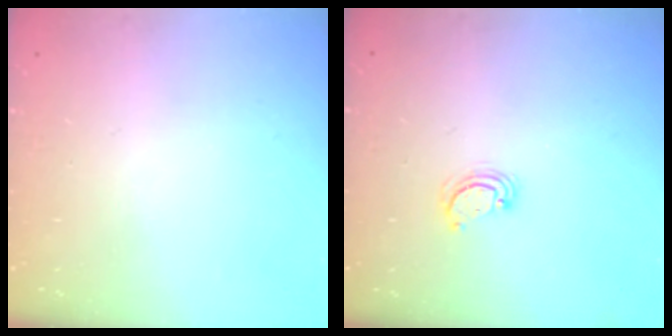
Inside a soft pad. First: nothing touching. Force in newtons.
{"total": 3.3, "press": 3.3, "slide": 0.3}